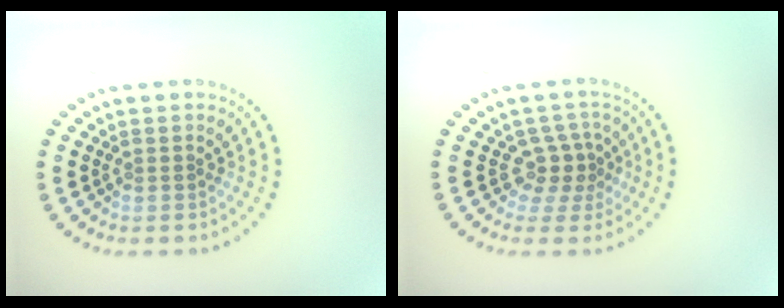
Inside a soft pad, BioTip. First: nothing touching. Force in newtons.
{"total": 2.5, "press": 1.7, "slide": 1.9}